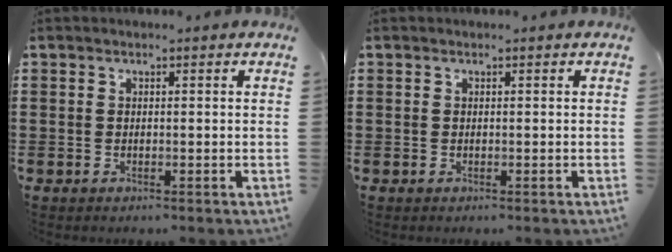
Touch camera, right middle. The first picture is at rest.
{"total": 0.0}